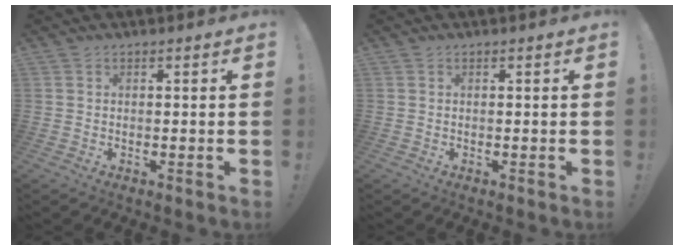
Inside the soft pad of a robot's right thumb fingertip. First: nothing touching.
{"total": 0.0}